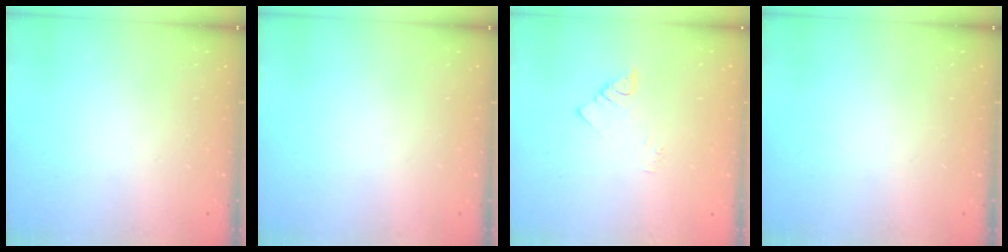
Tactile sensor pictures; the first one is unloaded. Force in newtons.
{"total": 0.0}
{"total": 2.1, "press": 2.0, "slide": 0.4}
{"total": 0.0}